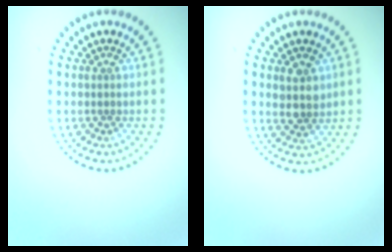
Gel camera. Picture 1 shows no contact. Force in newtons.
{"total": 2.7, "press": 2.5, "slide": 1.0}